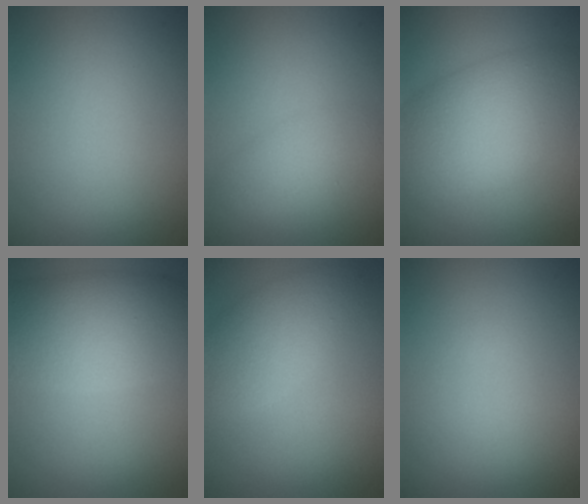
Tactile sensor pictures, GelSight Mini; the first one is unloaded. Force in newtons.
{"total": 2.4, "press": 2.4, "slide": 0.2}
{"total": 7.4, "press": 7.4, "slide": 0.1}
{"total": 8.1, "press": 8.1, "slide": 0.4}
{"total": 4.1, "press": 4.1, "slide": 0.3}
{"total": 0.0}